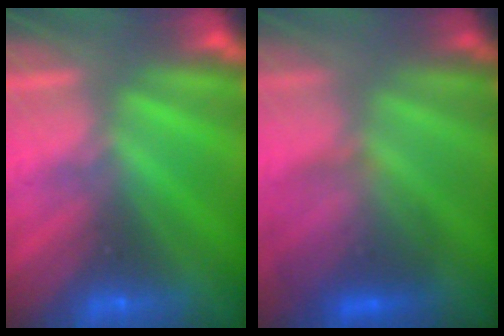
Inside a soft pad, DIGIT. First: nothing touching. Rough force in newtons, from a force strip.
{"total": 4.4}